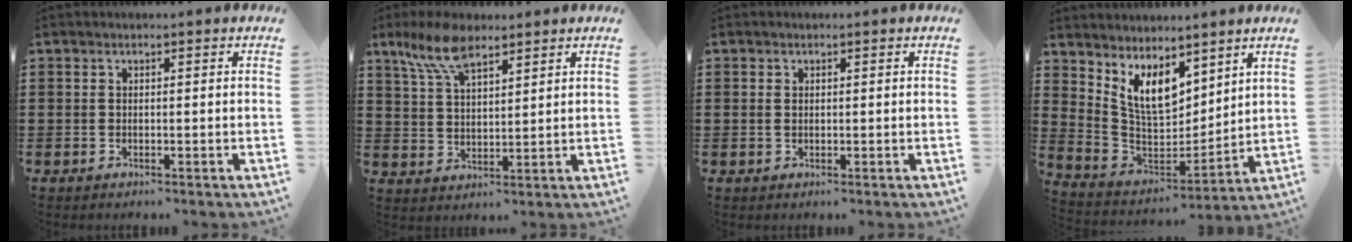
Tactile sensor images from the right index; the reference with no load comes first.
{"total": 8.0, "force": [5.2, 3.2, 5.2], "torque": [-0.117, 0.002, 0.097]}
{"total": 0.7, "force": [0.0, 0.5, 0.4], "torque": [-0.010, 0.002, -0.001]}
{"total": 7.8, "force": [5.1, 4.0, 4.4], "torque": [-0.109, -0.026, 0.100]}